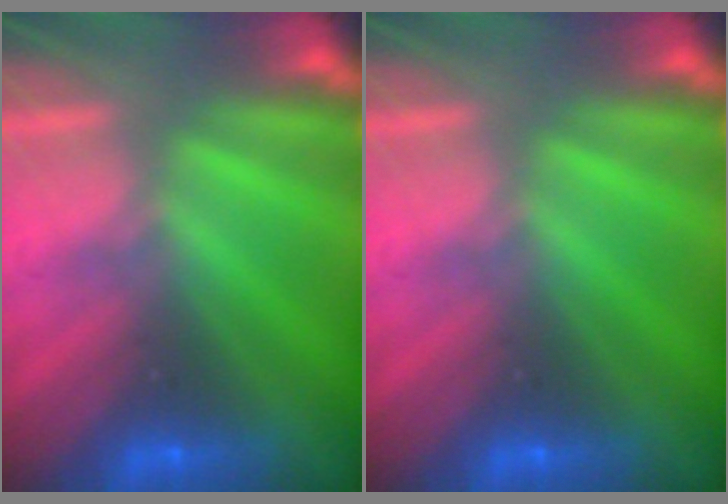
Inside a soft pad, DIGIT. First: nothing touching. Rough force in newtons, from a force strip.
{"total": 0.0}